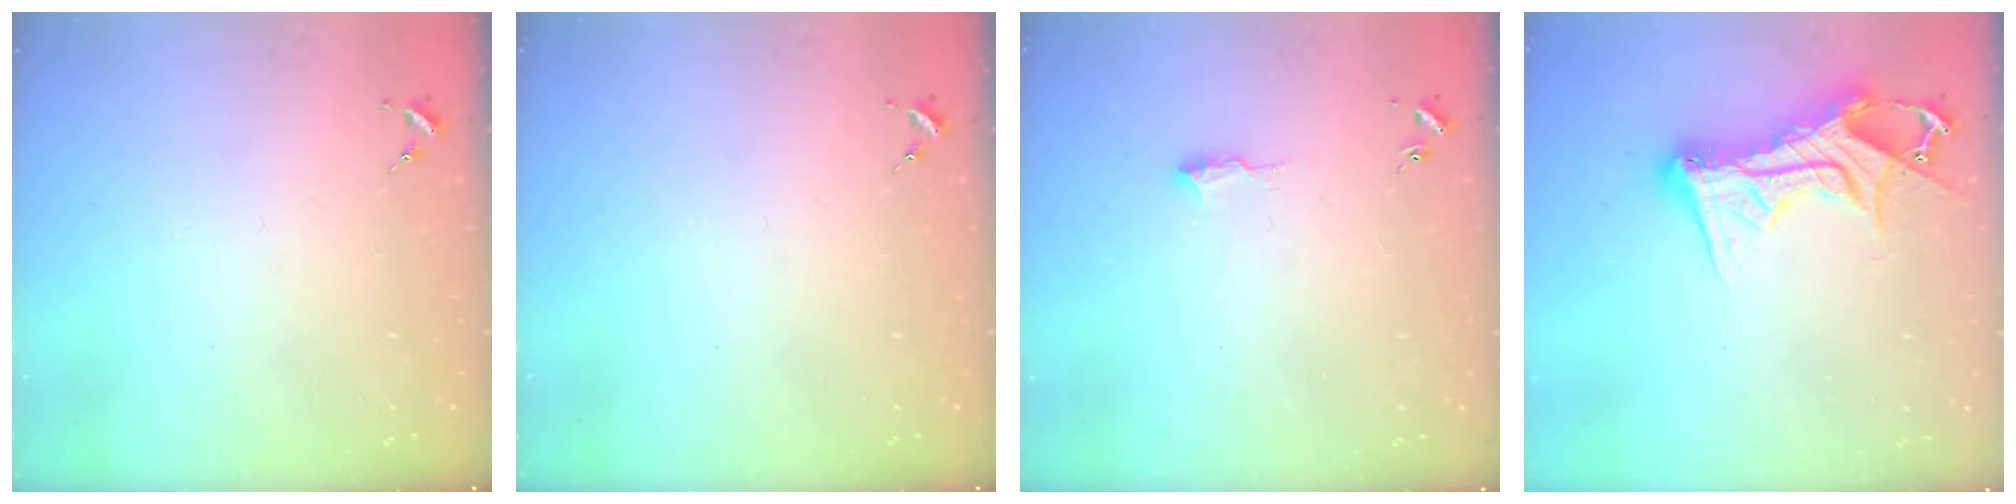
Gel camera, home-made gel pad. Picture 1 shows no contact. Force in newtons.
{"total": 0.0}
{"total": 7.4, "press": 7.3, "slide": 0.7}
{"total": 15.4, "press": 15.3, "slide": 1.3}